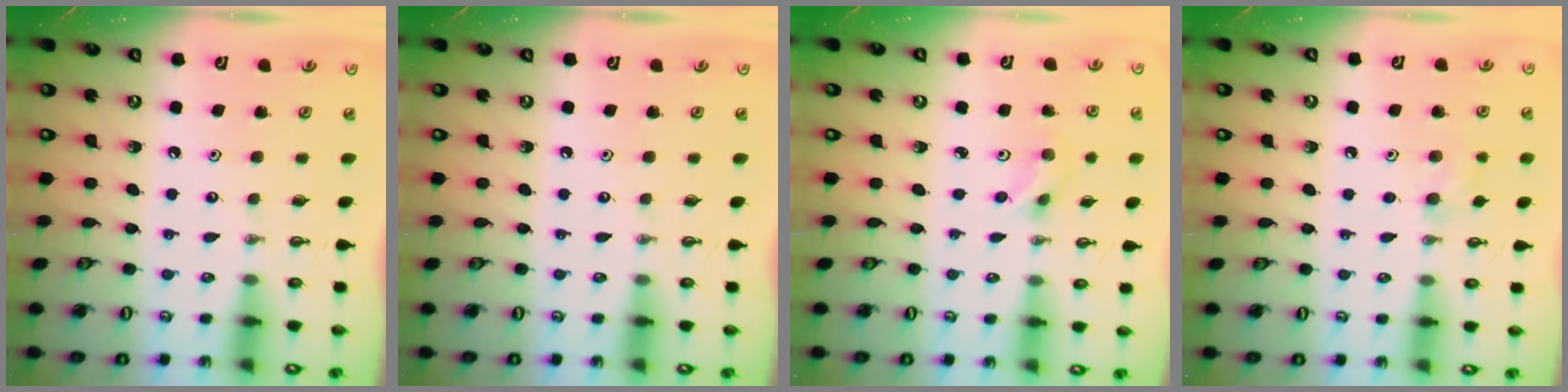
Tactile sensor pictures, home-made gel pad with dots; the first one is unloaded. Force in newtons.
{"total": 0.0}
{"total": 3.4, "press": 3.3, "slide": 0.9}
{"total": 6.9, "press": 6.7, "slide": 1.3}